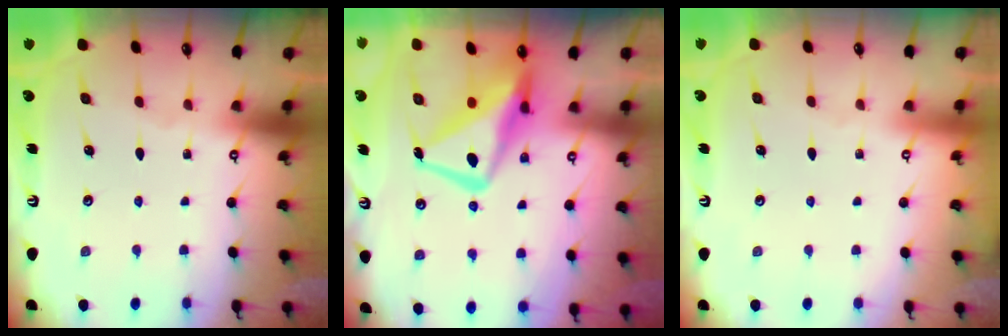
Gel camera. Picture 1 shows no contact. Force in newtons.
{"total": 14.1, "press": 14.0, "slide": 1.7}
{"total": 3.9, "press": 3.9, "slide": 0.1}